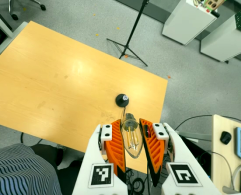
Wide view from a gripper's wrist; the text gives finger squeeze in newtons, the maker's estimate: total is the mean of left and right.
{"total": 19.9, "left": 20.5, "right": 19.4}